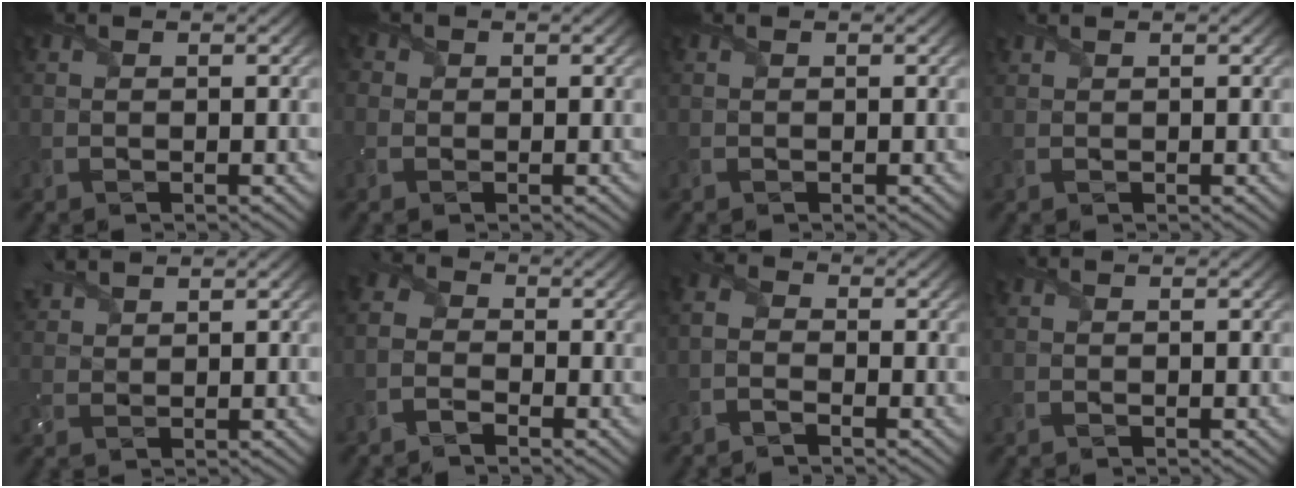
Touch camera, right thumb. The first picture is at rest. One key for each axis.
{"total": 1.7, "fx": 0.2, "fy": 1.7, "fz": 0.4, "tx": -0.019, "ty": 0.001, "tz": 0.000}
{"total": 0.0}
{"total": 0.9, "fx": 0.9, "fy": 0.2, "fz": 0.1, "tx": -0.003, "ty": 0.006, "tz": 0.023}
{"total": 4.1, "fx": 3.5, "fy": 1.4, "fz": 1.7, "tx": -0.047, "ty": 0.018, "tz": 0.068}
{"total": 3.0, "fx": -2.0, "fy": 1.8, "fz": 1.2, "tx": -0.031, "ty": 0.001, "tz": -0.052}
{"total": 2.3, "fx": -1.6, "fy": 1.2, "fz": 1.2, "tx": -0.030, "ty": 0.000, "tz": -0.040}
{"total": 0.0}